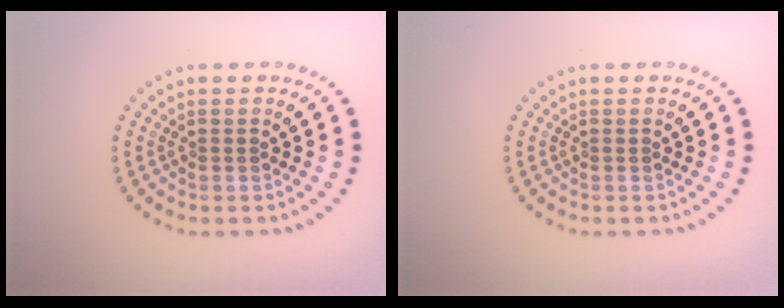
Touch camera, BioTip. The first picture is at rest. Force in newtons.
{"total": 0.0}